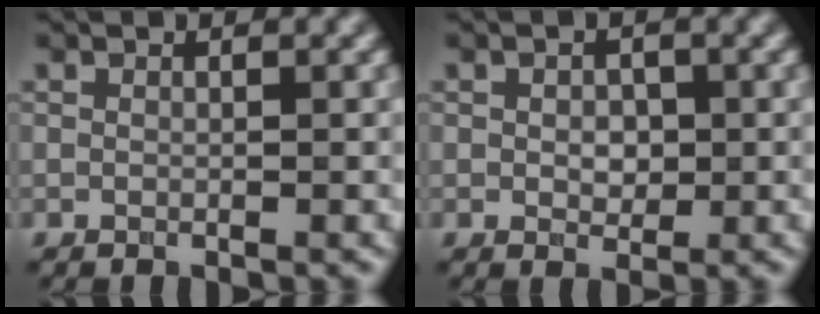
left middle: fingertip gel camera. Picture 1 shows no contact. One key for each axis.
{"total": 1.8, "fx": 0.0, "fy": 1.2, "fz": 1.3, "tx": -0.024, "ty": -0.001, "tz": 0.001}